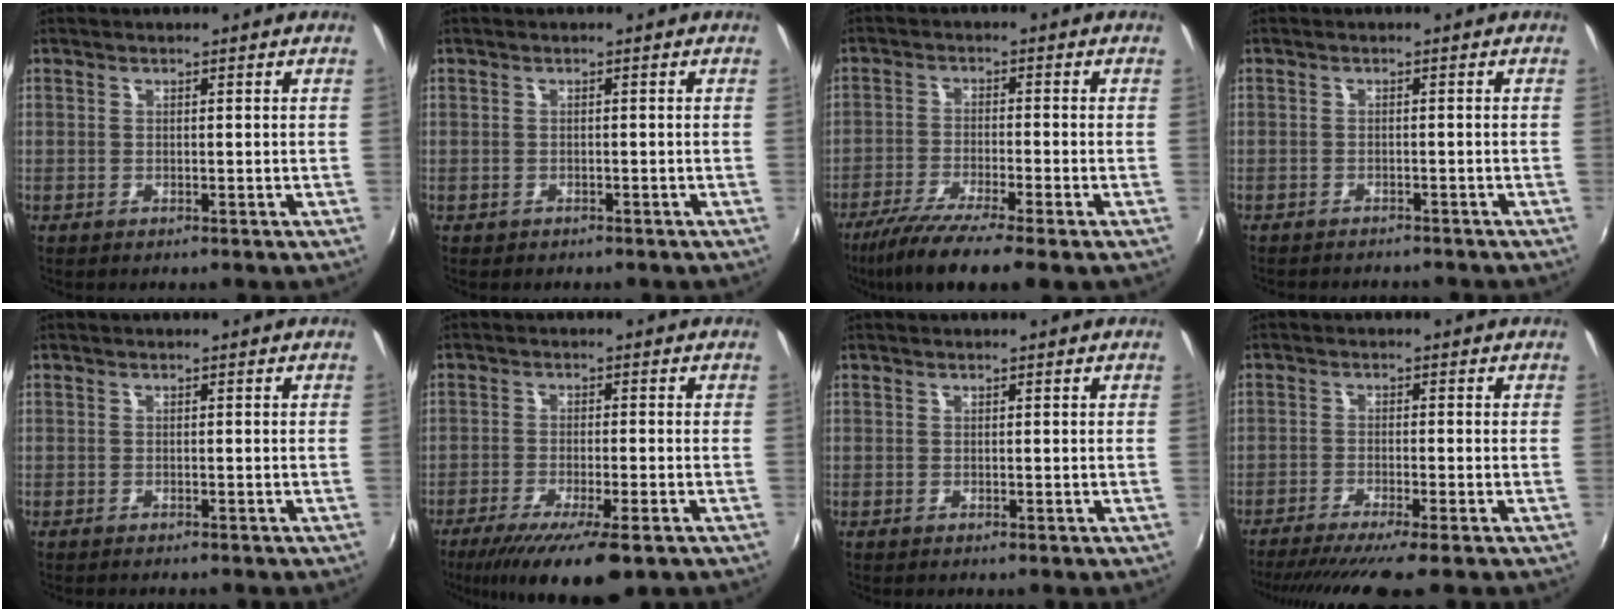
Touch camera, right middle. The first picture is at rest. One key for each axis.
{"total": 1.0, "fx": -0.6, "fy": 0.7, "fz": 0.2, "tx": -0.009, "ty": -0.002, "tz": -0.007}
{"total": 9.7, "fx": -7.3, "fy": 0.2, "fz": 6.4, "tx": -0.142, "ty": -0.031, "tz": -0.128}
{"total": 4.8, "fx": -4.5, "fy": 1.1, "fz": 1.4, "tx": -0.040, "ty": -0.012, "tz": -0.066}
{"total": 1.2, "fx": -1.1, "fy": 0.3, "fz": 0.3, "tx": -0.010, "ty": -0.006, "tz": -0.018}
{"total": 12.1, "fx": -8.0, "fy": 2.1, "fz": 8.9, "tx": -0.174, "ty": -0.043, "tz": -0.132}
{"total": 0.0}
{"total": 8.7, "fx": -7.1, "fy": -0.5, "fz": 4.9, "tx": -0.102, "ty": -0.028, "tz": -0.116}